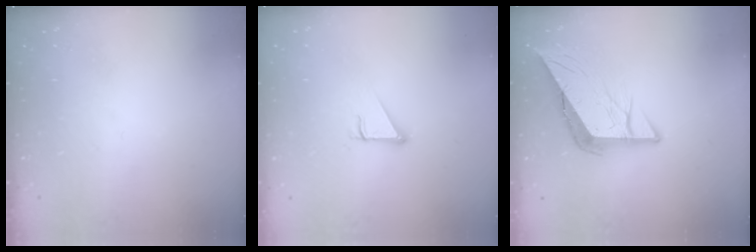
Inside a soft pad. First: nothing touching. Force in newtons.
{"total": 2.9, "press": 2.8, "slide": 0.2}
{"total": 8.9, "press": 8.9, "slide": 0.9}